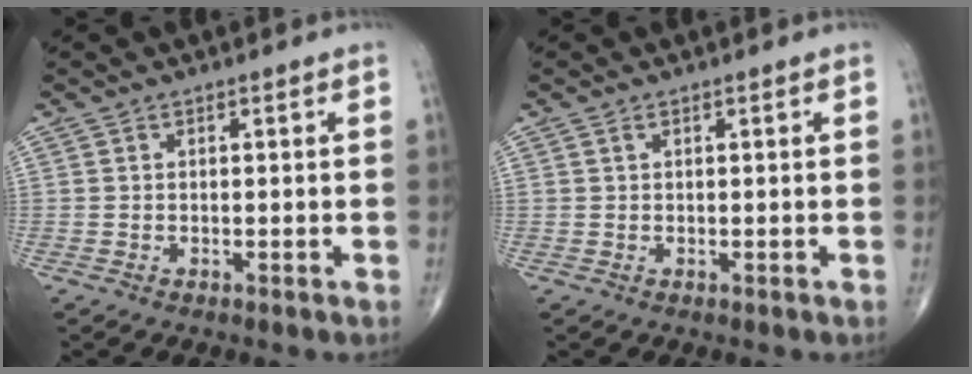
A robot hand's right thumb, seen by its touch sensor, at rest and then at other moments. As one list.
[{"total": 0.5, "force": [0.3, 0.3, 0.3], "torque": [-0.006, 0.003, 0.007]}]